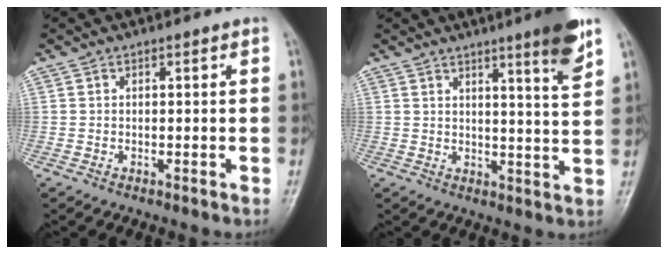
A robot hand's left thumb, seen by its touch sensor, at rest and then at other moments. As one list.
[{"total": 8.3, "force": [5.2, 0.2, 6.5], "torque": [-0.082, -0.034, 0.071]}]